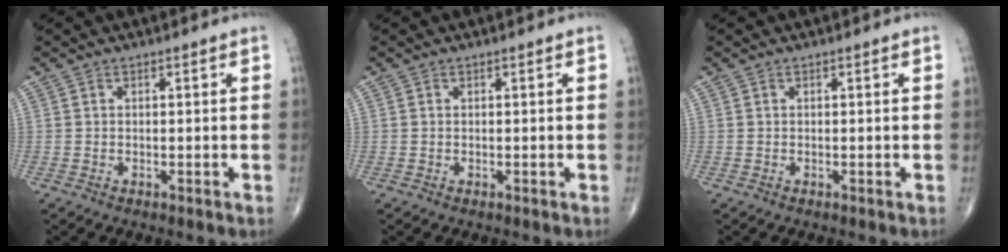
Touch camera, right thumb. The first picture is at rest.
{"total": 0.0}
{"total": 0.0}